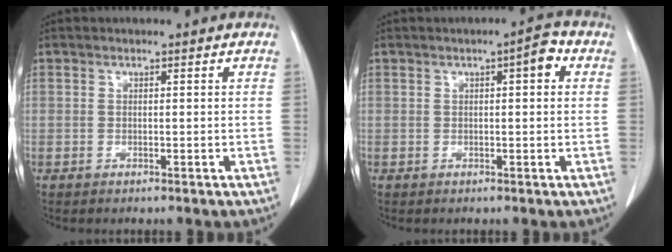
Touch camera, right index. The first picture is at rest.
{"total": 3.0, "force": [0.9, 0.7, 2.8], "torque": [-0.034, 0.009, 0.009]}